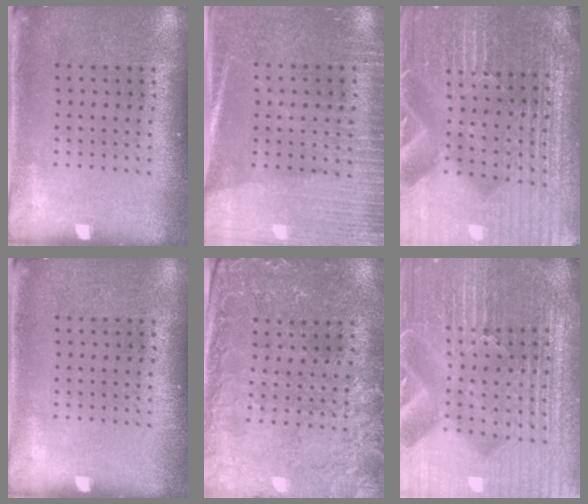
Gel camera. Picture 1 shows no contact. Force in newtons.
{"total": 3.3, "press": 2.9, "slide": 1.5}
{"total": 5.7, "press": 5.2, "slide": 2.2}
{"total": 0.0}
{"total": 0.7, "press": 0.6, "slide": 0.4}
{"total": 6.7, "press": 5.9, "slide": 3.2}